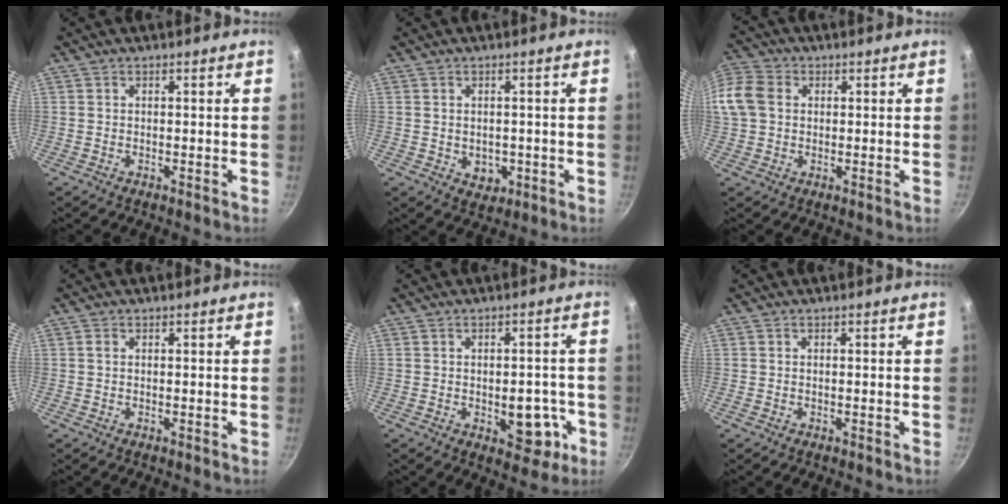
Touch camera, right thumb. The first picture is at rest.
{"total": 3.9, "force": [-0.6, 3.2, 2.2], "torque": [-0.019, 0.001, 0.002]}
{"total": 17.4, "force": [2.7, 14.3, 9.4], "torque": [-0.245, 0.046, 0.040]}
{"total": 0.5, "force": [0.1, 0.4, 0.4], "torque": [-0.007, 0.002, 0.001]}
{"total": 8.1, "force": [-2.2, 4.8, 6.1], "torque": [-0.043, 0.013, -0.022]}
{"total": 0.0}